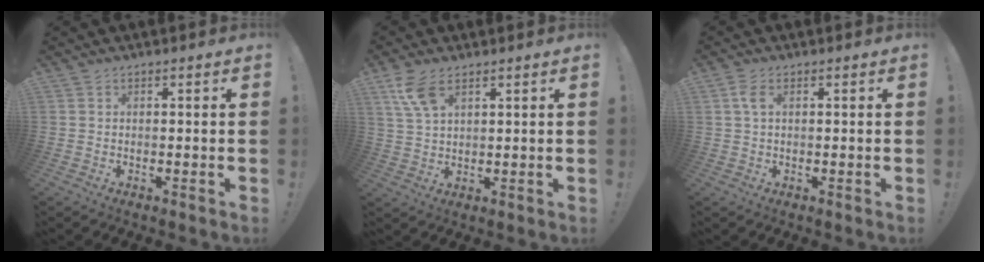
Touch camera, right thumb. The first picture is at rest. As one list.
[{"total": 8.0, "force": [4.6, 3.4, 5.5], "torque": [-0.096, -0.016, 0.089]}, {"total": 3.2, "force": [0.9, 1.5, 2.7], "torque": [-0.063, 0.003, 0.014]}]